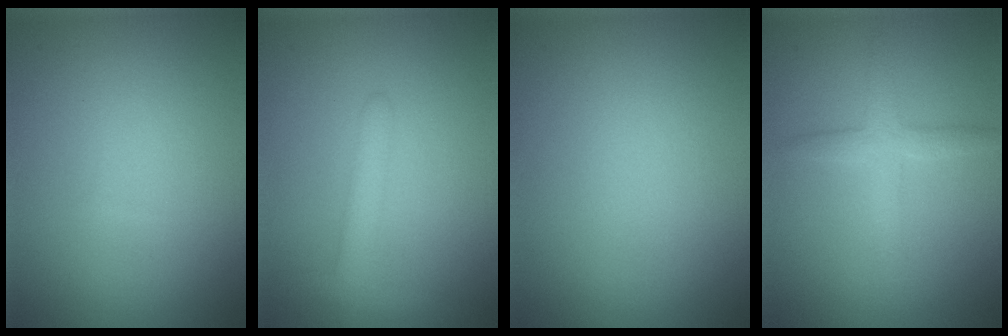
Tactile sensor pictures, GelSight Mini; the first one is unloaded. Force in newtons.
{"total": 2.5, "press": 2.5, "slide": 0.2}
{"total": 0.0}
{"total": 2.7, "press": 2.7, "slide": 0.1}